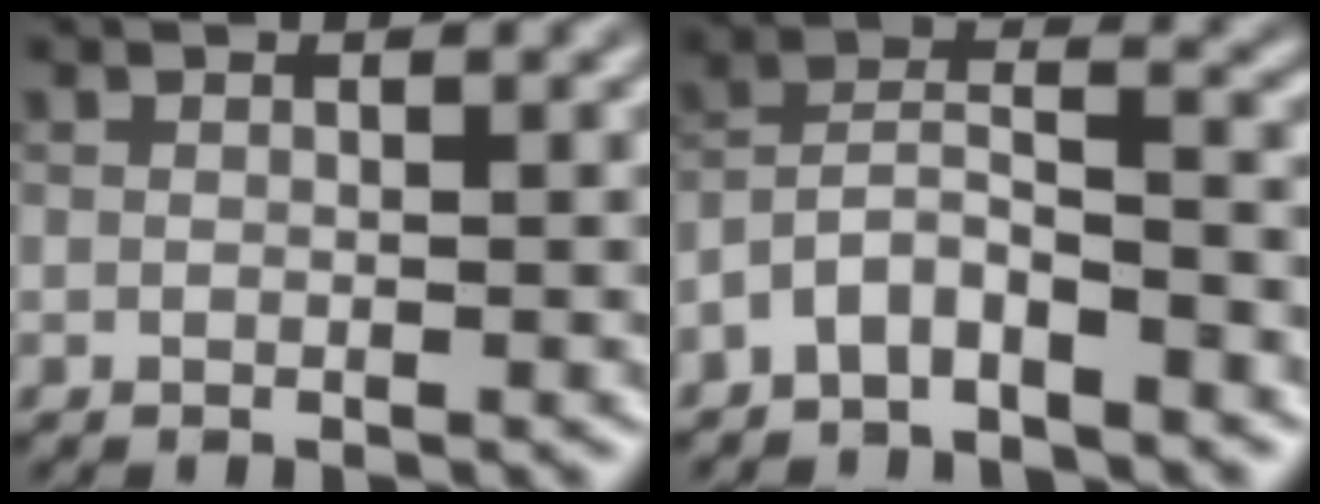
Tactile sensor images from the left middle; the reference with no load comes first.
{"total": 4.5, "force": [-3.1, 1.5, 2.9], "torque": [-0.056, 0.008, -0.068]}